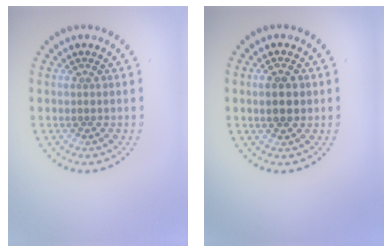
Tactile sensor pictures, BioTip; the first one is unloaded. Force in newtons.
{"total": 2.4, "press": 2.4, "slide": 0.3}